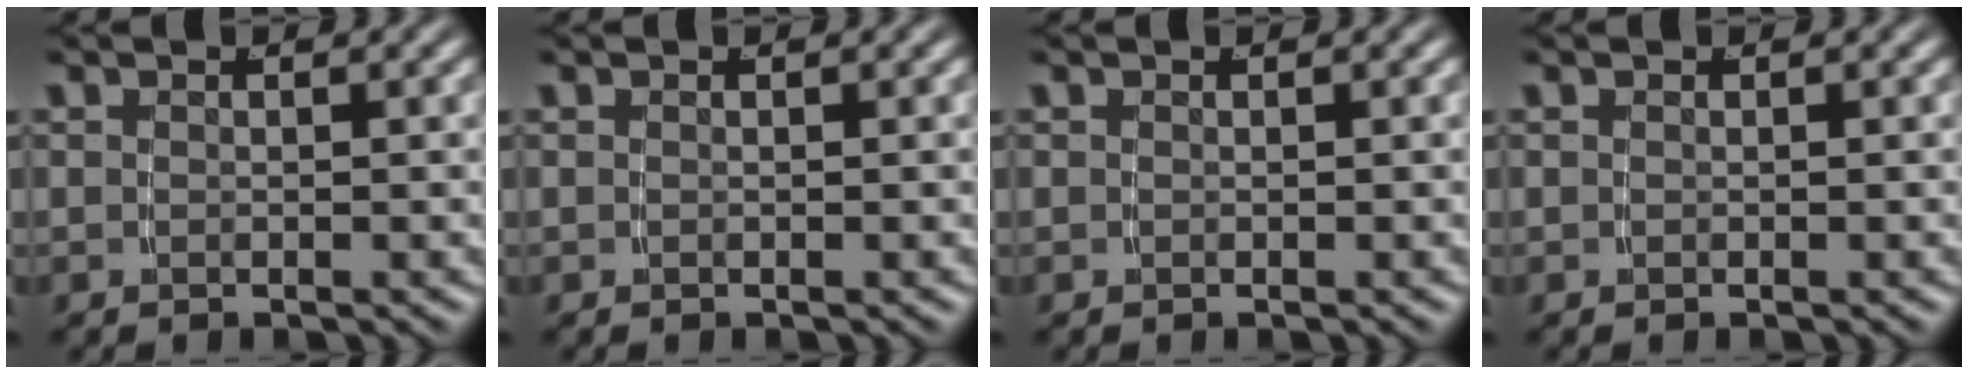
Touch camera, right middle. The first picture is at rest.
{"total": 0.0}
{"total": 0.0}
{"total": 0.0}